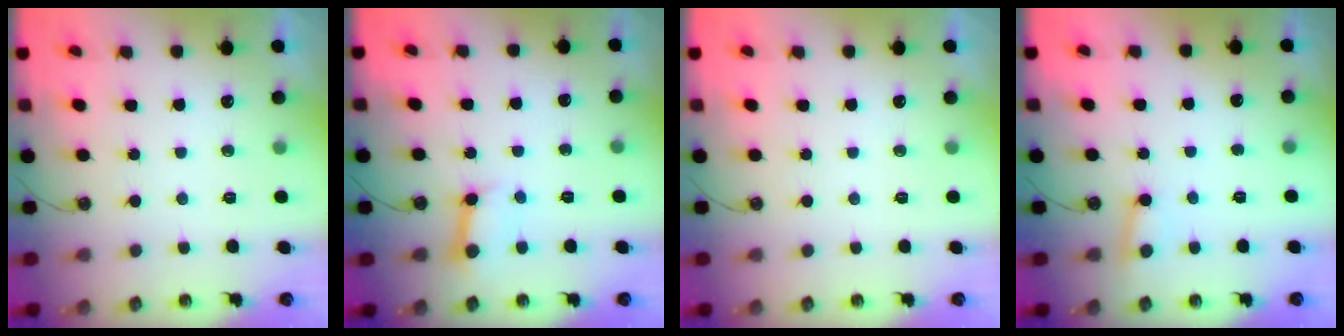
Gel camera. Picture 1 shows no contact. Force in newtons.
{"total": 7.6, "press": 7.6, "slide": 0.9}
{"total": 0.0}
{"total": 3.2, "press": 3.2, "slide": 0.3}